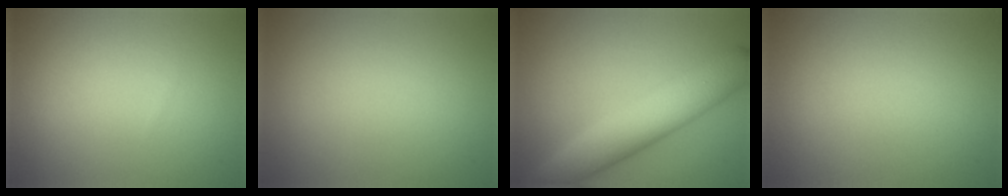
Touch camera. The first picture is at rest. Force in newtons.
{"total": 0.0}
{"total": 6.7, "press": 6.7, "slide": 0.1}
{"total": 0.0}